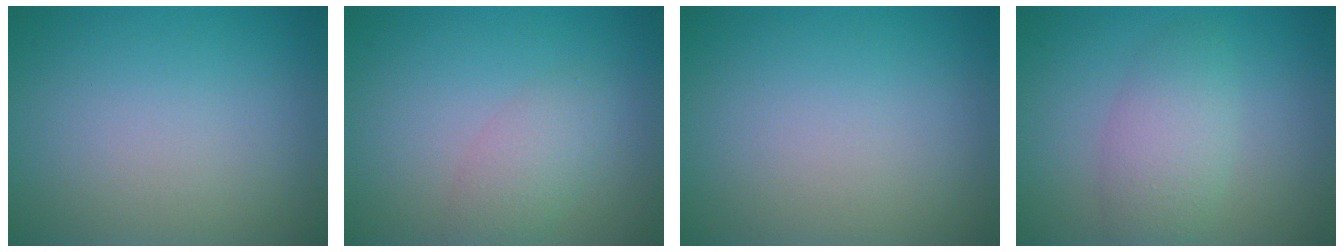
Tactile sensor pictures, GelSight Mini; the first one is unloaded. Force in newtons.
{"total": 2.2, "press": 2.2, "slide": 0.1}
{"total": 0.0}
{"total": 3.5, "press": 3.5, "slide": 0.1}